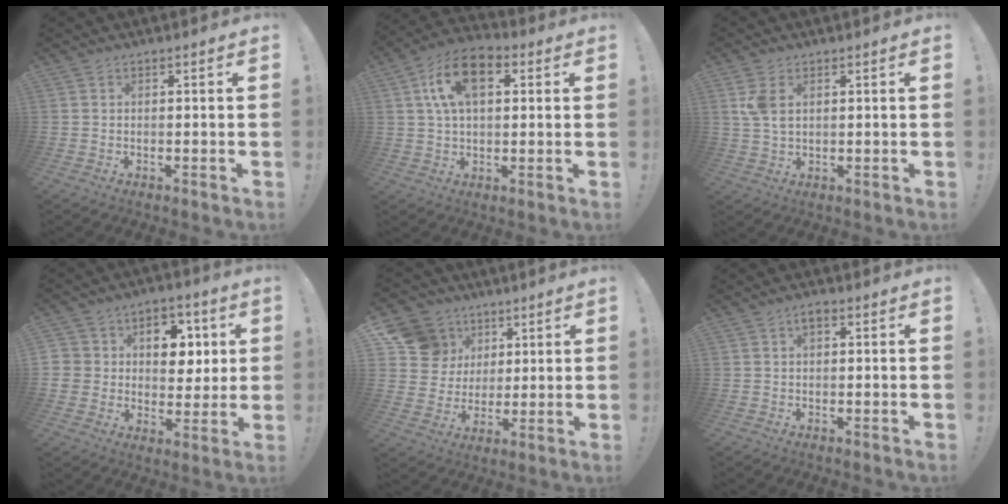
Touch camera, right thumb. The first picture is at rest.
{"total": 13.7, "force": [4.4, 7.6, 10.4], "torque": [-0.187, 0.012, 0.084]}
{"total": 5.0, "force": [1.8, 2.9, 3.7], "torque": [-0.067, 0.001, 0.034]}
{"total": 11.1, "force": [2.2, 9.5, 5.3], "torque": [-0.062, -0.012, 0.047]}
{"total": 13.6, "force": [5.5, 11.8, 3.9], "torque": [-0.059, -0.018, 0.121]}
{"total": 2.1, "force": [0.8, 1.1, 1.7], "torque": [-0.033, 0.006, 0.012]}